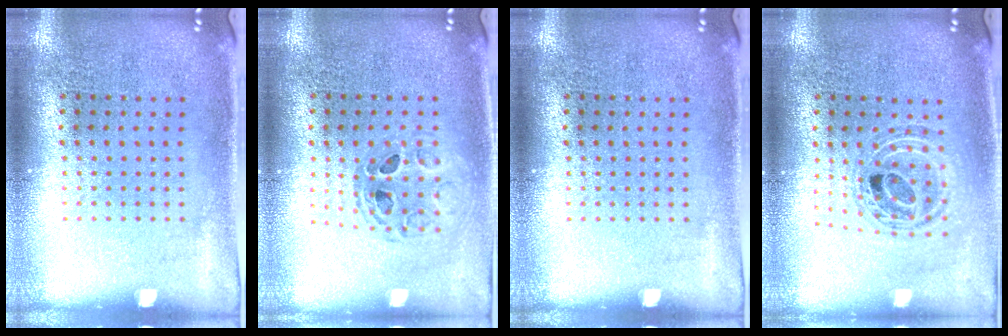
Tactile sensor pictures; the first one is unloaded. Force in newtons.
{"total": 0.8, "press": 0.7, "slide": 0.2}
{"total": 0.0}
{"total": 0.8, "press": 0.8, "slide": 0.1}